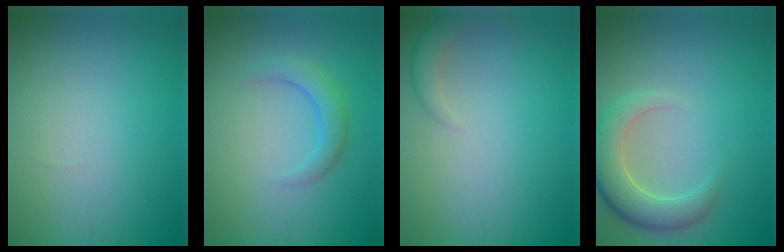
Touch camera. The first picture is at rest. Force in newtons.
{"total": 2.4, "press": 2.4, "slide": 0.1}
{"total": 2.0, "press": 2.0, "slide": 0.1}
{"total": 4.7, "press": 4.7, "slide": 0.4}